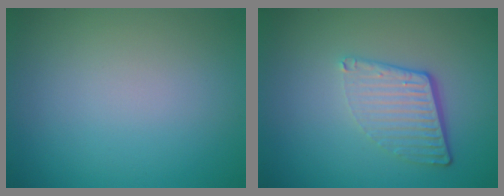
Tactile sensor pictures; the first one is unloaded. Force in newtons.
{"total": 4.4, "press": 2.8, "slide": 3.3}